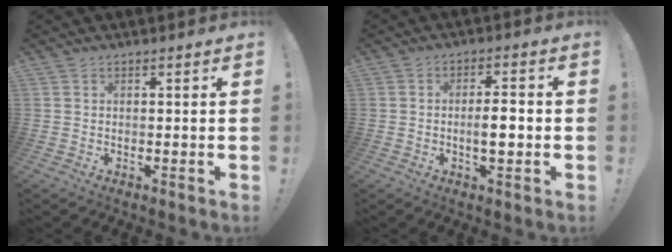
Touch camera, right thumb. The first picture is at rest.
{"total": 5.8, "force": [-1.2, 1.7, 5.4], "torque": [-0.082, 0.000, -0.026]}